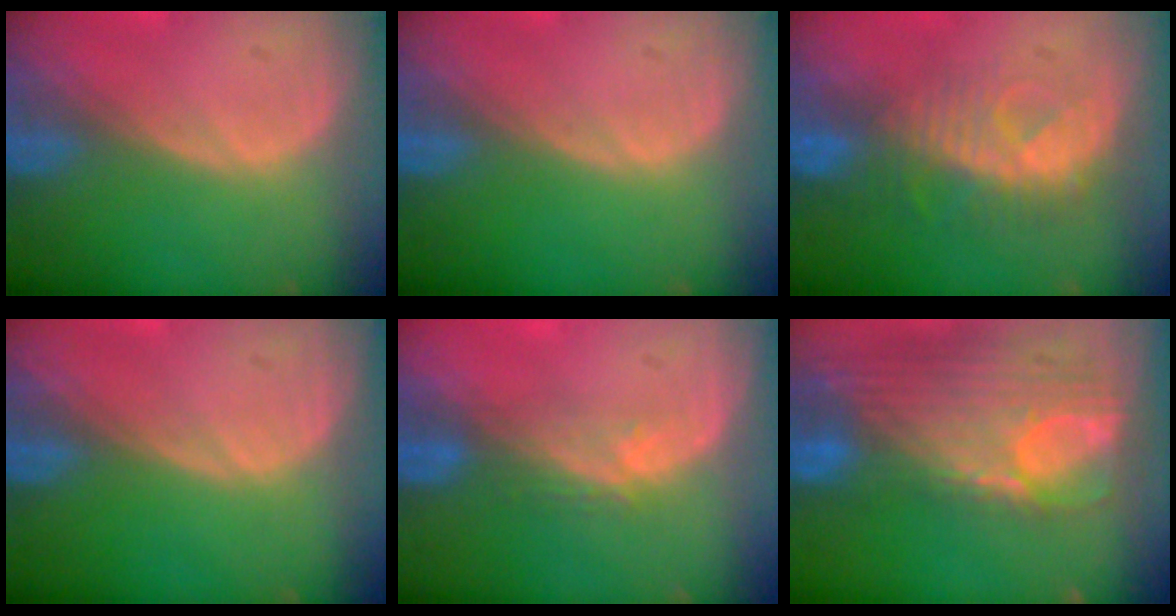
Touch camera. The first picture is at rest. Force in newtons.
{"total": 0.0}
{"total": 8.1, "press": 7.5, "slide": 3.1}
{"total": 0.0}
{"total": 3.4, "press": 3.0, "slide": 1.7}
{"total": 12.3, "press": 10.4, "slide": 6.5}